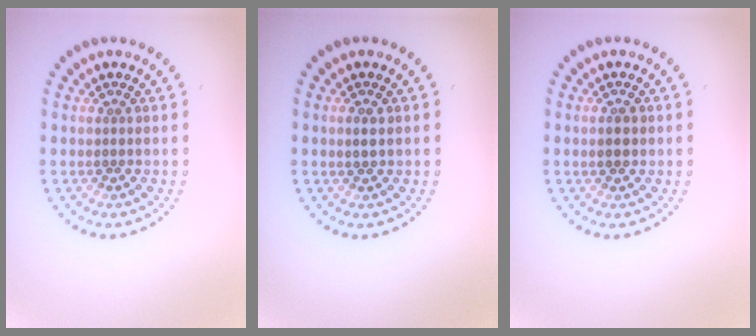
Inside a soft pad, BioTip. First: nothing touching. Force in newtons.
{"total": 1.0, "press": 1.0, "slide": 0.2}
{"total": 1.8, "press": 1.8, "slide": 0.2}